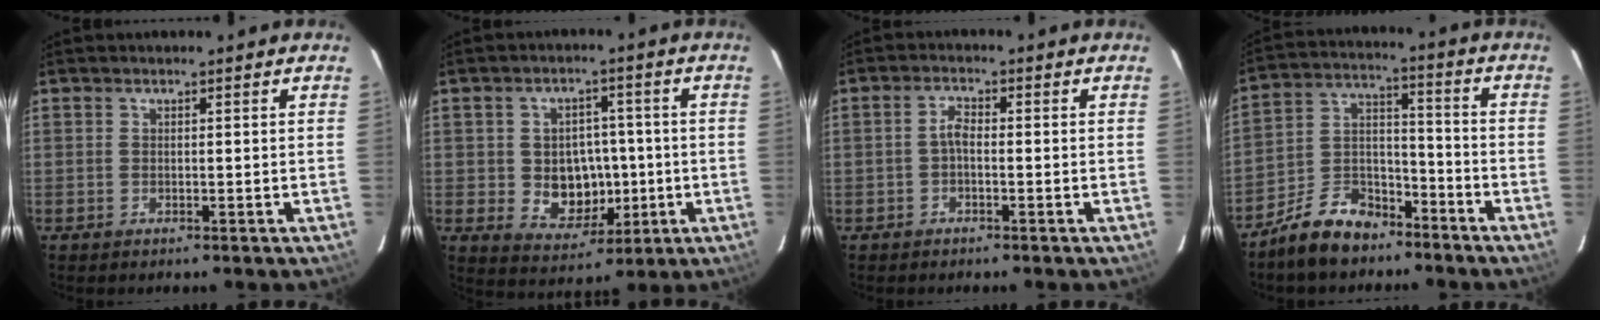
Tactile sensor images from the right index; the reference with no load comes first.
{"total": 10.2, "force": [-1.4, 8.2, 6.0], "torque": [-0.124, 0.005, -0.001]}
{"total": 2.0, "force": [-0.7, 0.8, 1.6], "torque": [-0.035, 0.008, -0.015]}
{"total": 11.5, "force": [-8.4, 6.1, 4.9], "torque": [-0.106, 0.038, -0.142]}